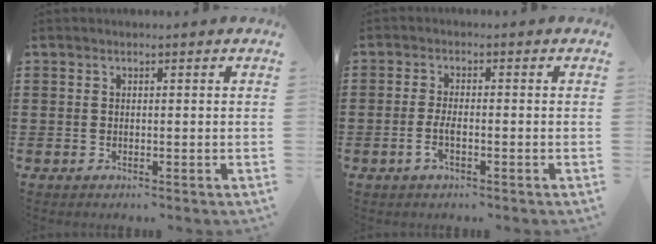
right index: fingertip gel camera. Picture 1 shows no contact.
{"total": 2.6, "force": [-1.0, 0.7, 2.3], "torque": [-0.048, -0.001, -0.021]}